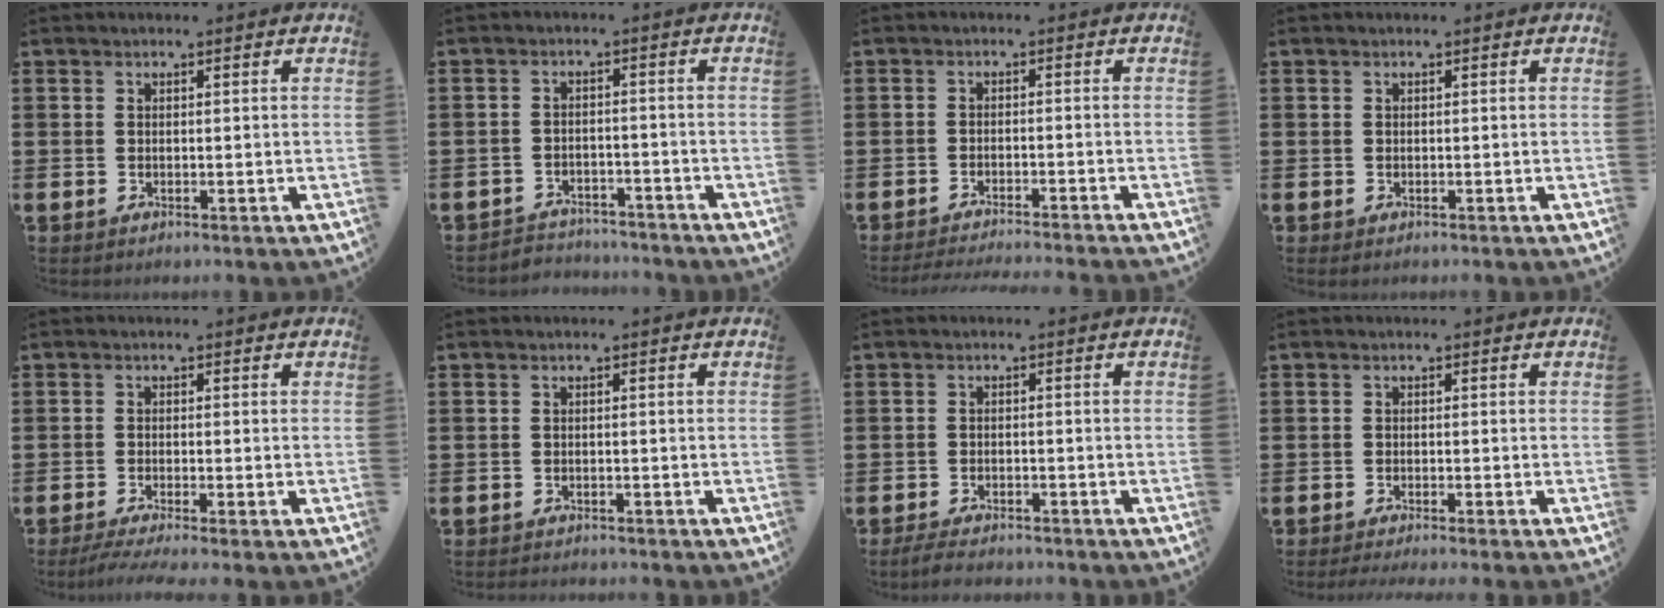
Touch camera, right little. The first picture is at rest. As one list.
[{"total": 2.5, "force": [-2.4, 0.4, -0.3], "torque": [-0.004, 0.003, -0.054]}, {"total": 2.1, "force": [-2.0, -0.3, 0.4], "torque": [-0.006, 0.003, -0.041]}, {"total": 0.0}, {"total": 1.8, "force": [-1.2, 0.1, 1.4], "torque": [-0.023, 0.000, -0.021]}, {"total": 0.8, "force": [-0.8, 0.0, -0.1], "torque": [-0.001, 0.000, -0.017]}, {"total": 2.1, "force": [-2.0, 0.2, 0.5], "torque": [-0.010, 0.006, -0.042]}, {"total": 1.0, "force": [-0.9, -0.2, 0.4], "torque": [-0.005, -0.001, -0.017]}]